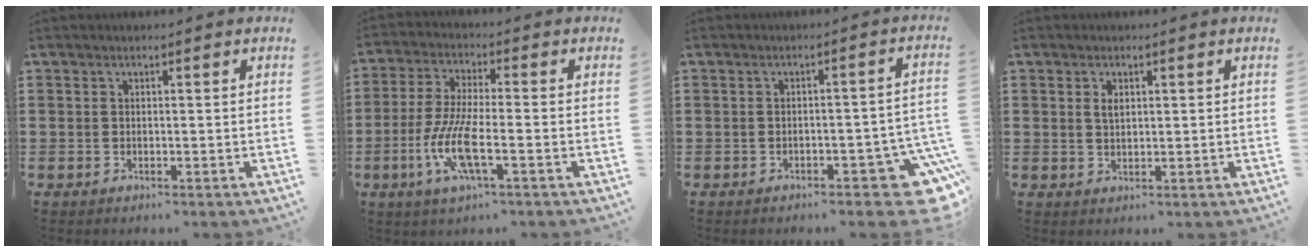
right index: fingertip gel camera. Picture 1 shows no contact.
{"total": 8.8, "force": [-3.2, 2.1, 7.9], "torque": [-0.183, -0.017, -0.068]}
{"total": 7.5, "force": [-4.4, 2.5, 5.5], "torque": [-0.067, -0.006, -0.072]}
{"total": 1.6, "force": [0.6, 0.9, 1.2], "torque": [-0.027, 0.005, 0.010]}